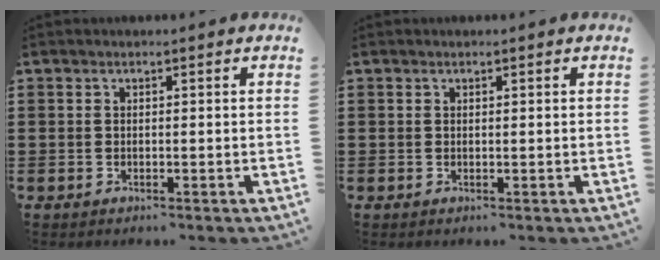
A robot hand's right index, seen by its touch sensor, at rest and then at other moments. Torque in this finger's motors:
{"motor_torque": [0.62, 0.06, 0.01, 0.00]}